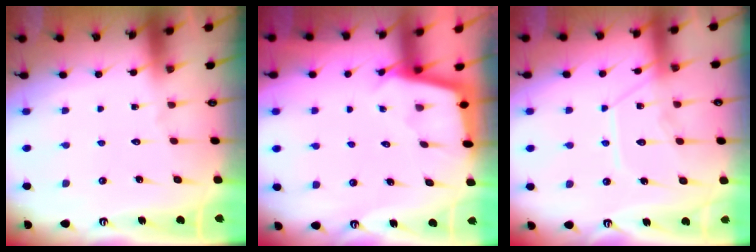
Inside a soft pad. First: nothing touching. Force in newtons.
{"total": 2.4, "press": 2.4, "slide": 0.1}
{"total": 11.8, "press": 11.8, "slide": 1.0}